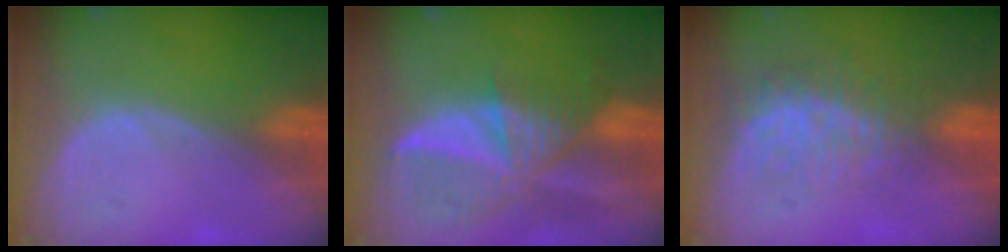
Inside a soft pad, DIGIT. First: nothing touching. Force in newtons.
{"total": 9.5, "press": 8.3, "slide": 4.6}
{"total": 8.5, "press": 7.4, "slide": 4.3}